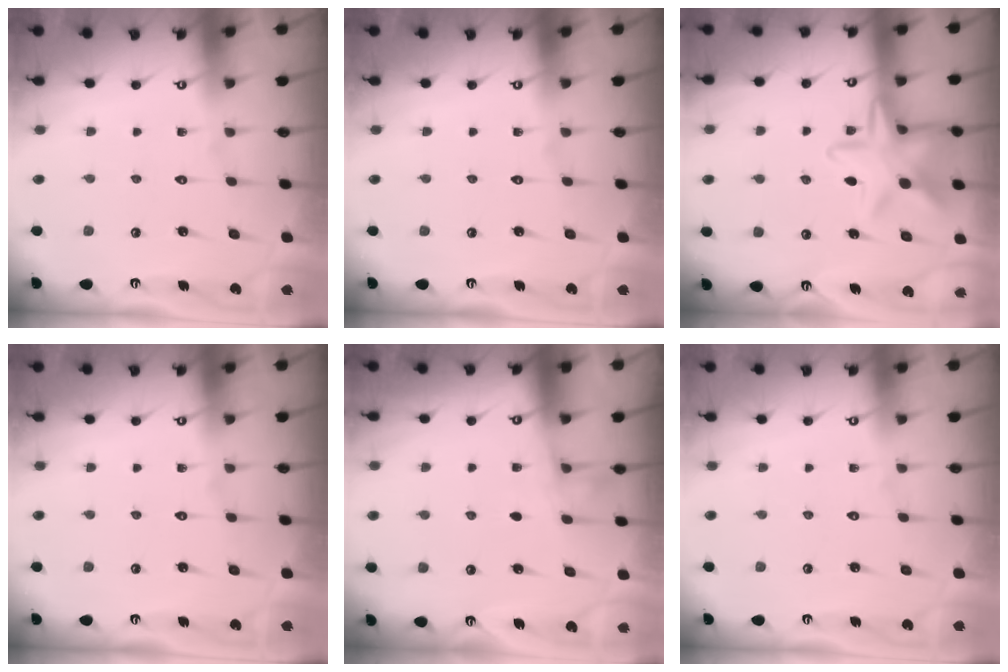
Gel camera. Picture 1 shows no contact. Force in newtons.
{"total": 0.0}
{"total": 12.8, "press": 12.7, "slide": 1.1}
{"total": 0.0}
{"total": 2.7, "press": 2.5, "slide": 1.2}
{"total": 0.0}